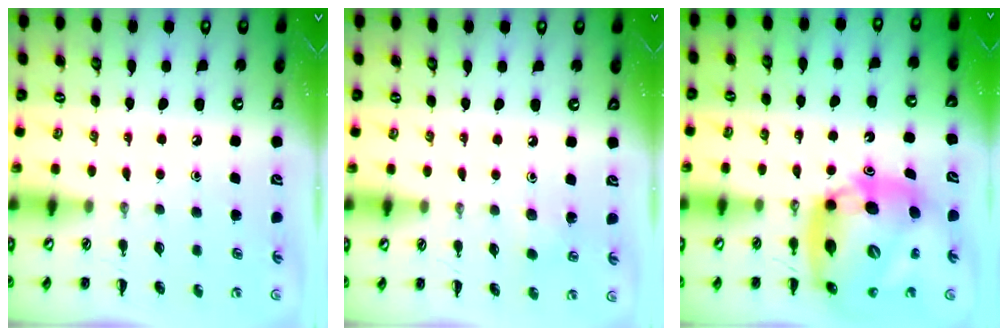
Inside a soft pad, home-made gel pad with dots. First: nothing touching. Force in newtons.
{"total": 3.0, "press": 2.9, "slide": 0.8}
{"total": 17.5, "press": 16.7, "slide": 5.2}